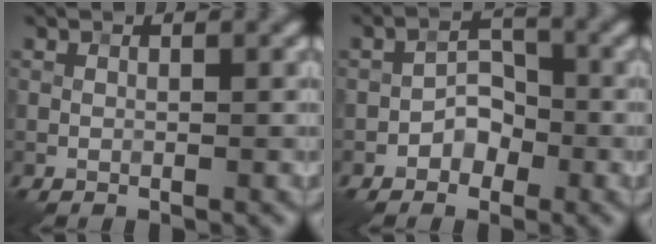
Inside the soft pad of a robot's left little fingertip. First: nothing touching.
{"total": 2.6, "force": [-1.3, 1.8, 1.2], "torque": [-0.014, 0.009, -0.026]}